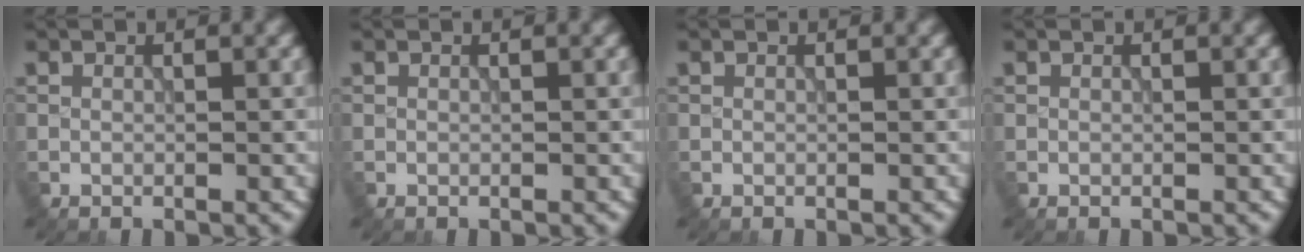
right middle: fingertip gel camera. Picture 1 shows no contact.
{"total": 0.0}
{"total": 0.0}
{"total": 0.0}